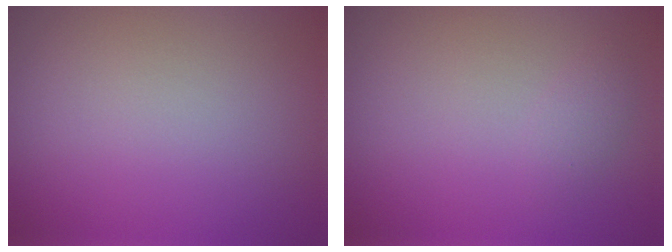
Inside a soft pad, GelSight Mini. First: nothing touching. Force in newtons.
{"total": 1.1, "press": 1.1, "slide": 0.1}